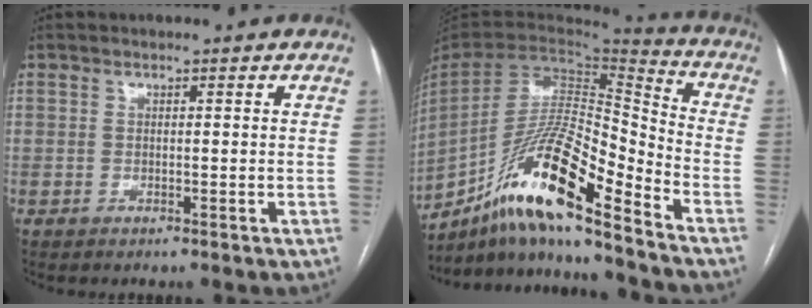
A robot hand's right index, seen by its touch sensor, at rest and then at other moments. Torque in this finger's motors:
{"motor_torque": [0.41, -0.38, 0.39, 0.10]}